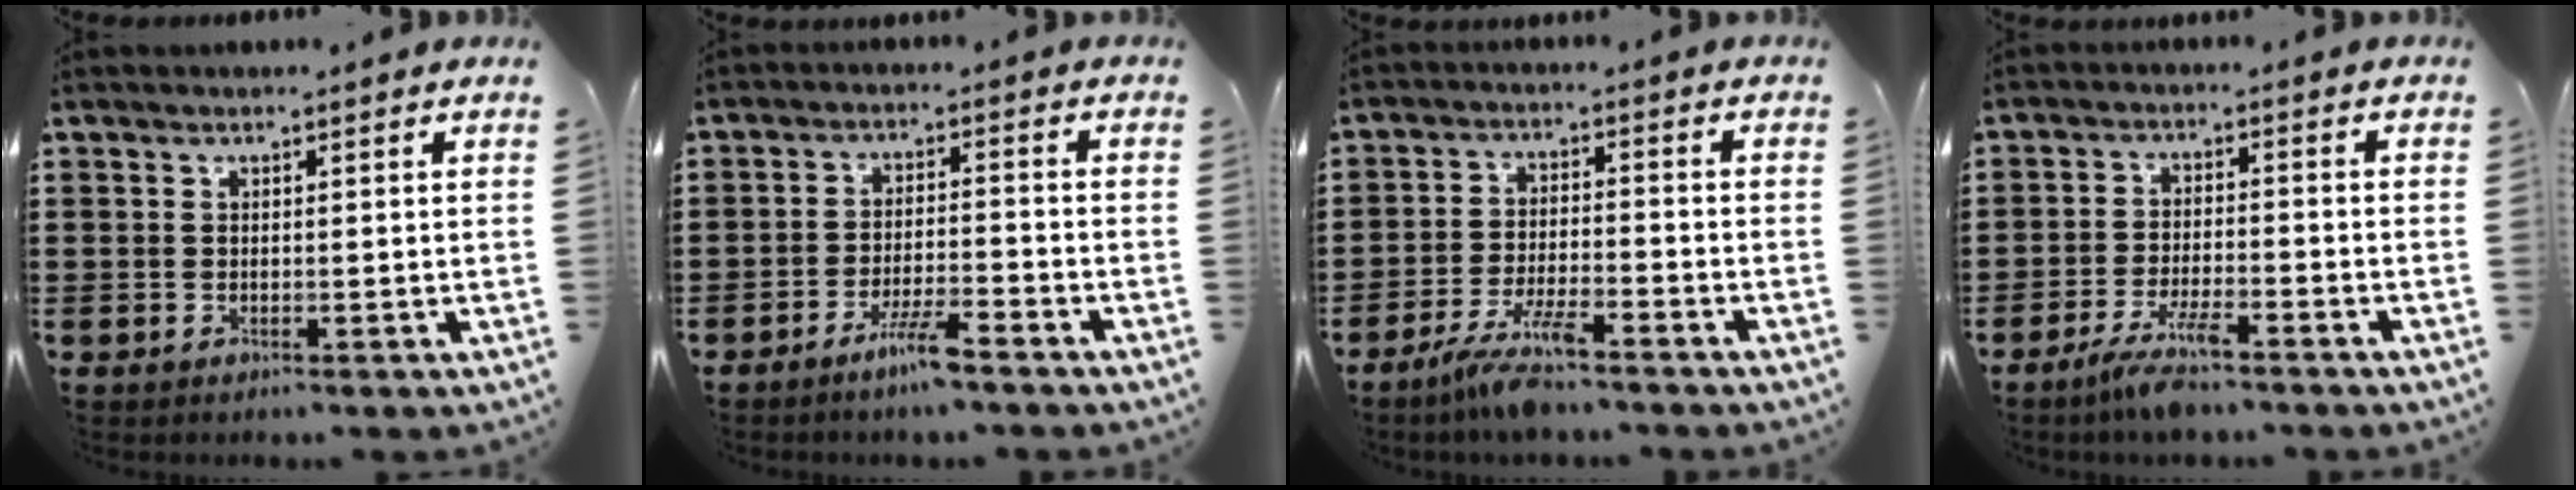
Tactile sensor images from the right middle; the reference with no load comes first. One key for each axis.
{"total": 4.6, "fx": -3.4, "fy": 0.3, "fz": 3.1, "tx": -0.063, "ty": -0.002, "tz": -0.063}
{"total": 6.3, "fx": -4.8, "fy": 0.7, "fz": 3.9, "tx": -0.088, "ty": -0.012, "tz": -0.093}
{"total": 5.5, "fx": -4.0, "fy": 0.7, "fz": 3.7, "tx": -0.084, "ty": -0.012, "tz": -0.076}